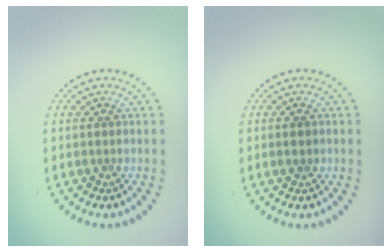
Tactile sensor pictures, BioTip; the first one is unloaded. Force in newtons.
{"total": 1.4, "press": 1.4, "slide": 0.1}